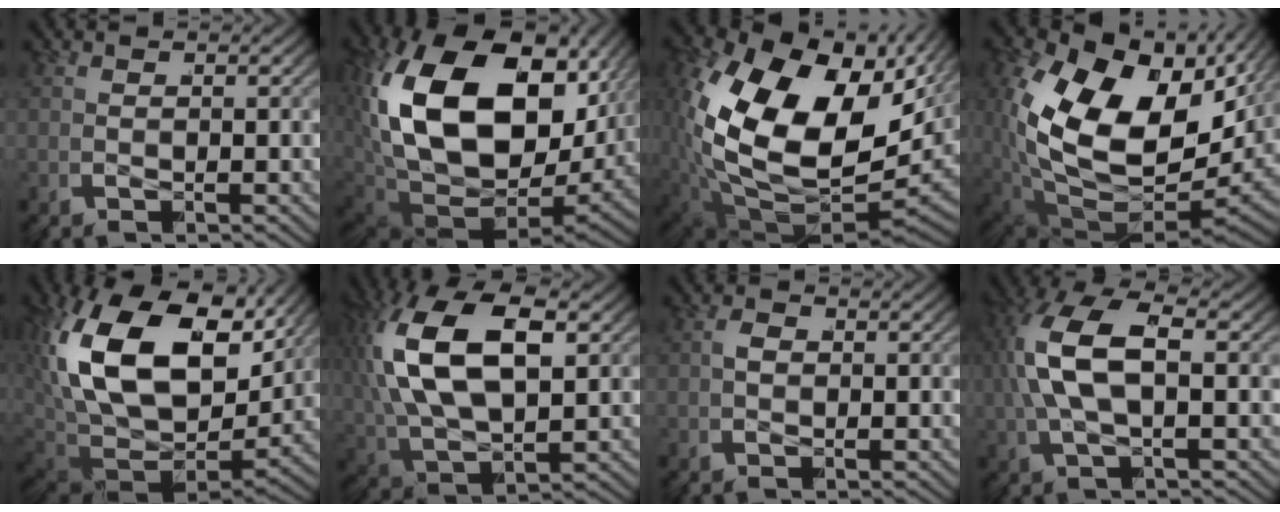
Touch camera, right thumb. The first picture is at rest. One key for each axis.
{"total": 21.3, "fx": 1.7, "fy": 13.9, "fz": 16.1, "tx": -0.328, "ty": -0.055, "tz": 0.050}
{"total": 22.5, "fx": 1.3, "fy": 14.6, "fz": 17.1, "tx": -0.347, "ty": -0.047, "tz": 0.042}
{"total": 20.6, "fx": 1.6, "fy": 13.7, "fz": 15.3, "tx": -0.297, "ty": -0.038, "tz": 0.039}
{"total": 17.3, "fx": 2.4, "fy": 11.5, "fz": 12.8, "tx": -0.288, "ty": -0.036, "tz": 0.052}
{"total": 13.5, "fx": 0.9, "fy": 8.9, "fz": 10.1, "tx": -0.257, "ty": -0.040, "tz": 0.040}
{"total": 1.3, "fx": 0.0, "fy": 1.0, "fz": 0.8, "tx": -0.013, "ty": -0.004, "tz": 0.000}
{"total": 8.2, "fx": 1.1, "fy": 4.3, "fz": 6.9, "tx": -0.160, "ty": -0.004, "tz": 0.022}